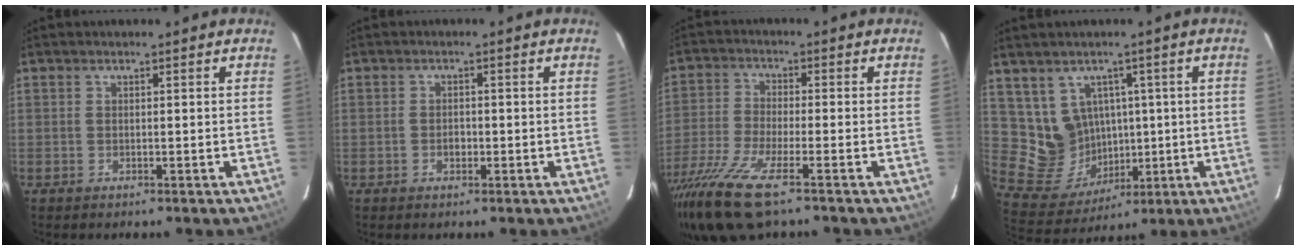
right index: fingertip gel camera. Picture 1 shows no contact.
{"total": 1.5, "force": [-0.5, 1.2, 0.8], "torque": [-0.015, 0.004, -0.006]}
{"total": 13.9, "force": [-9.5, 2.5, 9.8], "torque": [-0.219, -0.050, -0.186]}
{"total": 10.9, "force": [2.8, 10.1, 3.0], "torque": [-0.080, 0.008, 0.084]}